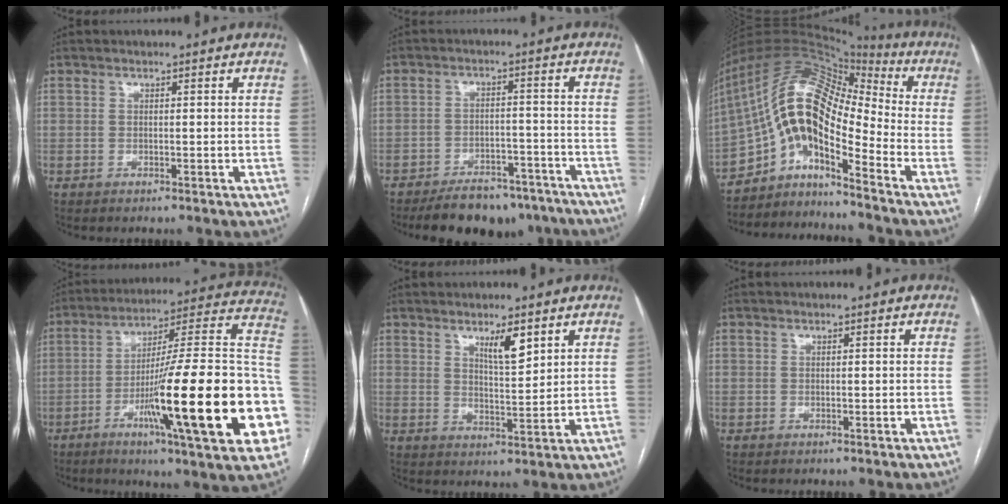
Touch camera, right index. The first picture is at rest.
{"total": 13.4, "force": [-11.3, 5.3, 4.9], "torque": [-0.055, 0.011, -0.149]}
{"total": 15.4, "force": [-7.3, 5.2, 12.5], "torque": [-0.228, 0.056, -0.126]}
{"total": 29.7, "force": [-8.1, 2.4, 28.5], "torque": [-0.338, -0.005, -0.131]}
{"total": 5.1, "force": [3.1, 1.0, 3.9], "torque": [-0.070, -0.005, 0.055]}
{"total": 0.0}